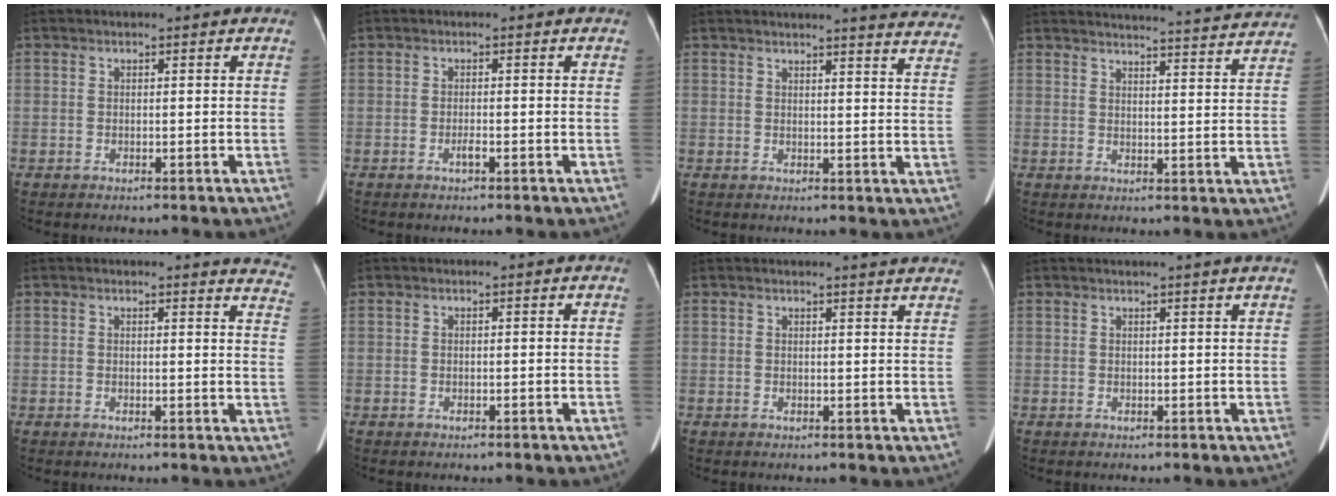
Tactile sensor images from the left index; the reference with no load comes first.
{"total": 1.0, "force": [-0.6, 0.1, 0.8], "torque": [-0.018, -0.001, -0.009]}
{"total": 15.3, "force": [14.5, 1.1, 4.7], "torque": [-0.038, -0.063, 0.138]}
{"total": 21.6, "force": [20.9, 0.9, 5.4], "torque": [-0.069, -0.042, 0.240]}
{"total": 7.4, "force": [7.4, 0.5, 0.9], "torque": [0.017, -0.060, 0.040]}
{"total": 0.0}
{"total": 6.4, "force": [6.0, 0.2, 2.1], "torque": [-0.025, -0.001, 0.049]}
{"total": 3.1, "force": [2.6, -0.9, 1.3], "torque": [-0.020, 0.004, 0.030]}